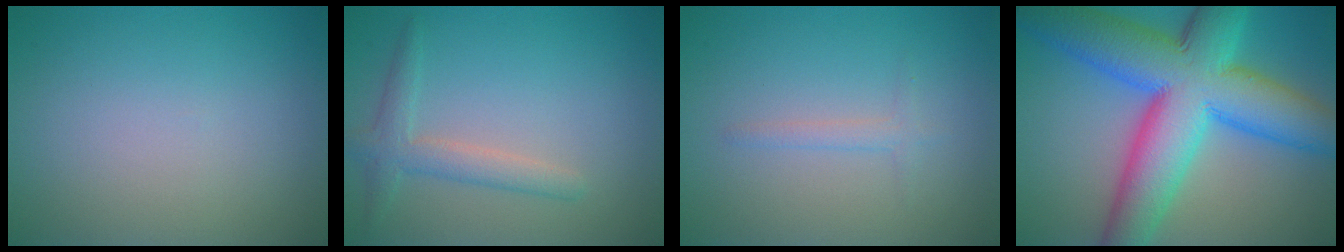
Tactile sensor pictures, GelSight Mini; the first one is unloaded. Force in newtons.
{"total": 2.6, "press": 2.6, "slide": 0.1}
{"total": 1.1, "press": 1.1, "slide": 0.1}
{"total": 14.2, "press": 14.1, "slide": 0.3}